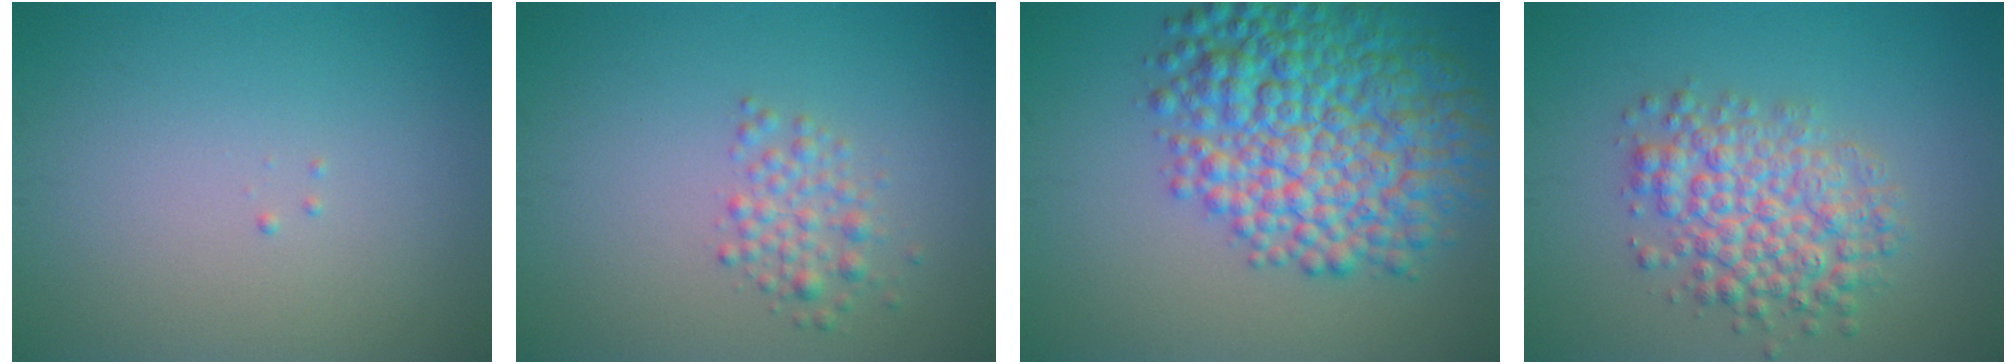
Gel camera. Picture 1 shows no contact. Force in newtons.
{"total": 2.1, "press": 2.1, "slide": 0.0}
{"total": 10.5, "press": 10.5, "slide": 0.0}
{"total": 5.5, "press": 5.5, "slide": 0.1}